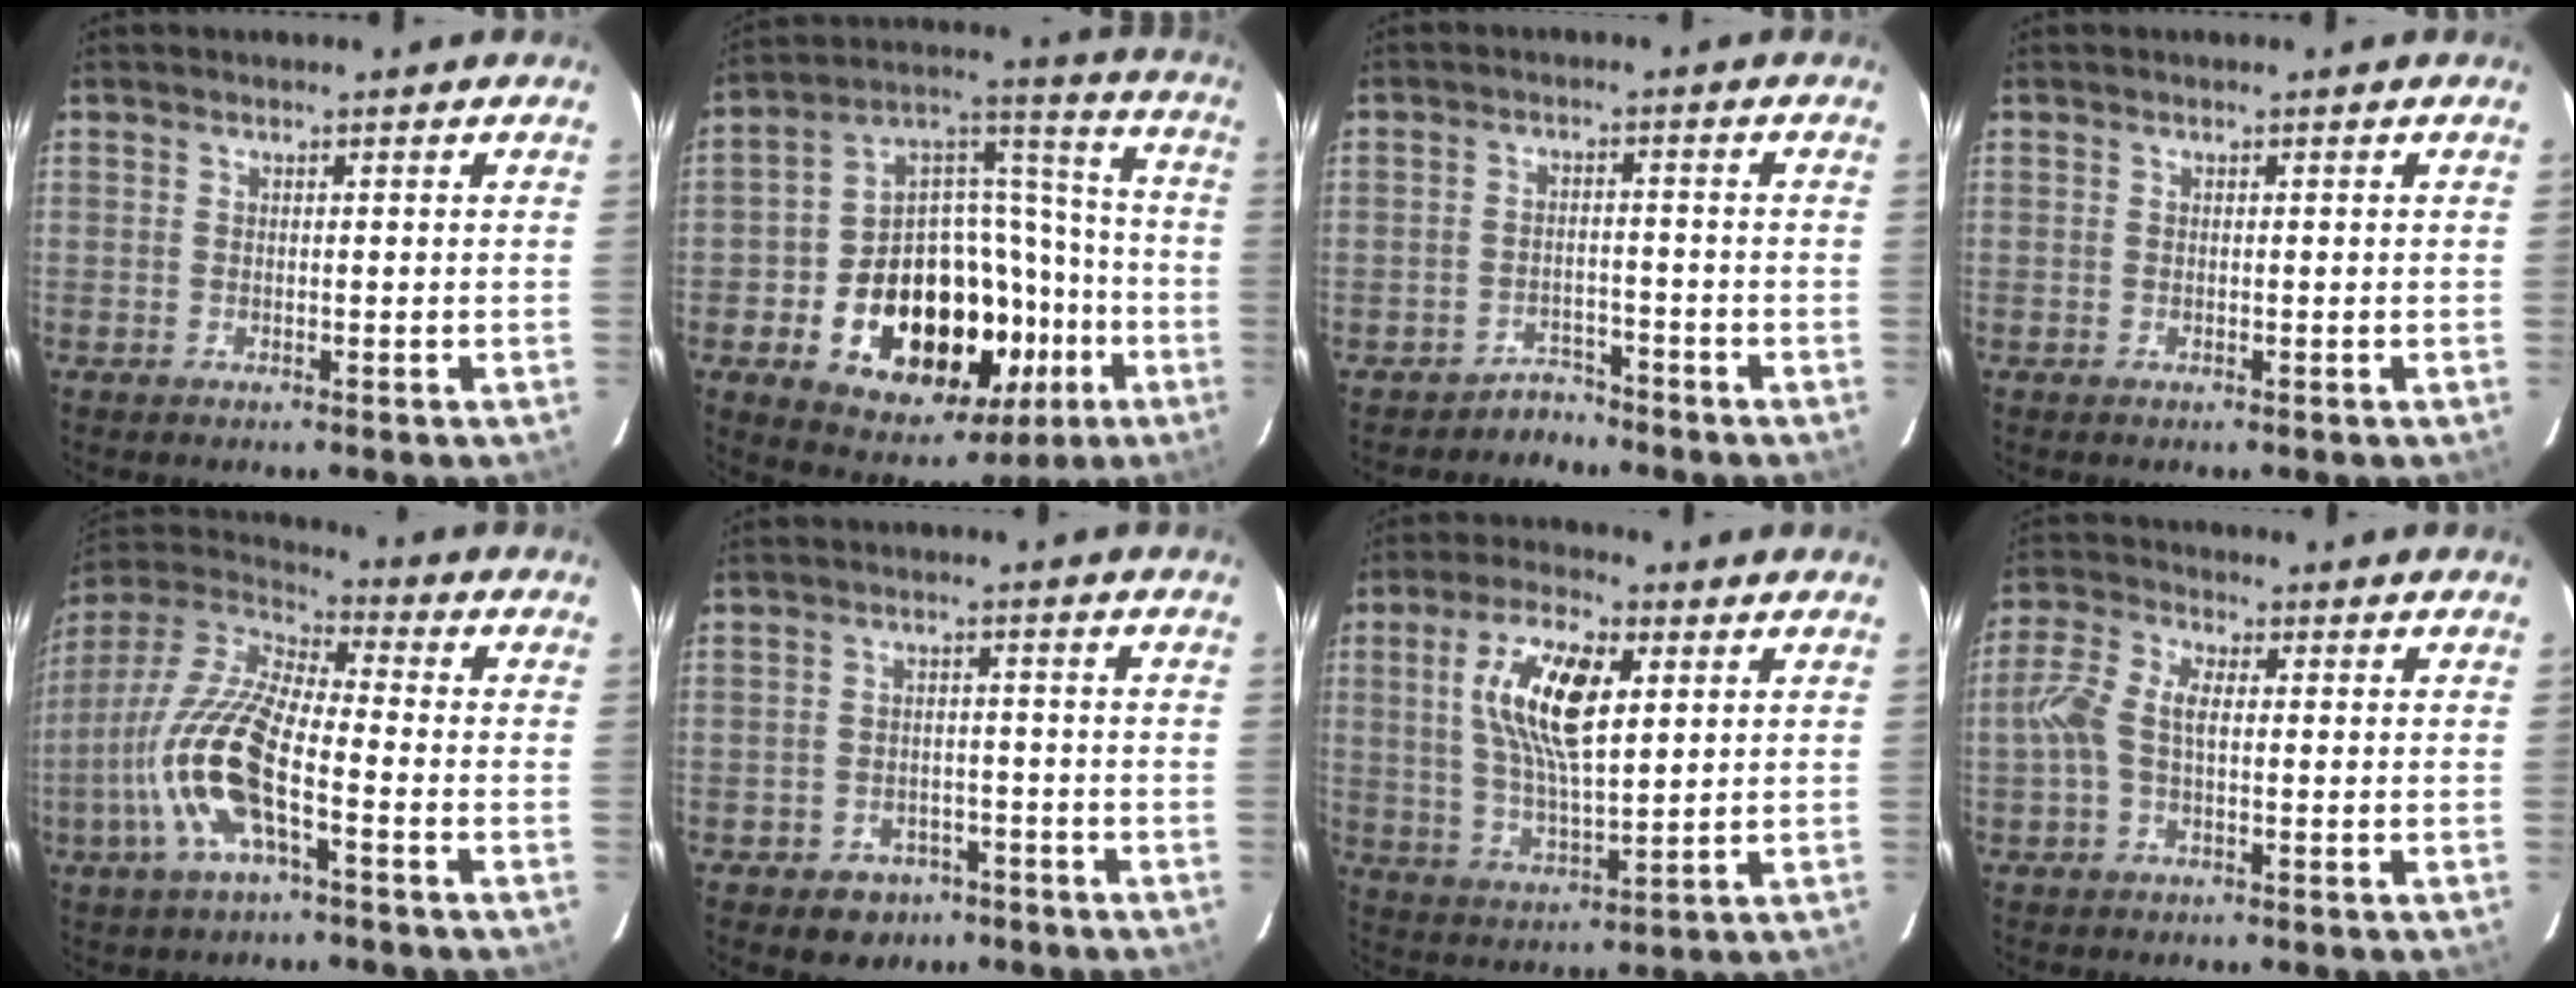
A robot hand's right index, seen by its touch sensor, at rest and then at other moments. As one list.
[{"total": 27.2, "force": [-10.2, 17.7, 18.0], "torque": [-0.317, 0.037, -0.134]}, {"total": 3.8, "force": [-3.2, 1.9, -0.4], "torque": [0.003, 0.013, -0.053]}, {"total": 0.0}, {"total": 16.0, "force": [-5.8, 4.7, 14.2], "torque": [-0.297, -0.007, -0.121]}, {"total": 6.4, "force": [-4.1, 4.7, 1.3], "torque": [-0.043, 0.019, -0.045]}, {"total": 13.3, "force": [3.9, 4.9, 11.7], "torque": [-0.225, 0.010, 0.075]}, {"total": 6.6, "force": [-0.2, 3.2, 5.8], "torque": [-0.131, 0.018, -0.008]}]